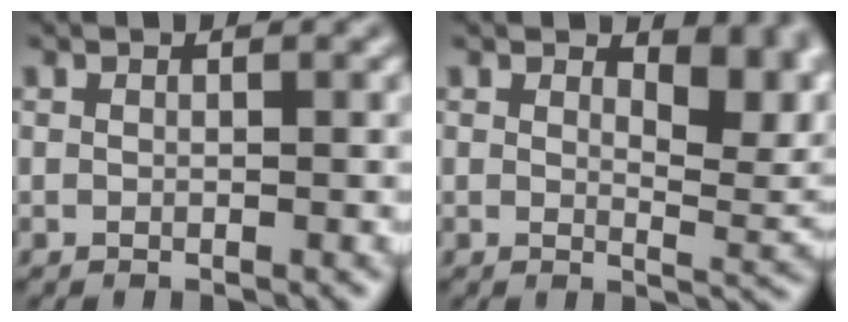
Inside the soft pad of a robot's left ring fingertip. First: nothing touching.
{"total": 5.5, "force": [2.9, 2.4, 4.0], "torque": [-0.045, -0.005, 0.041]}